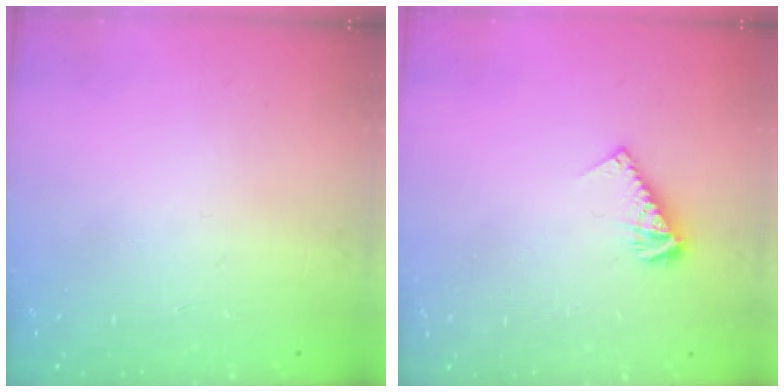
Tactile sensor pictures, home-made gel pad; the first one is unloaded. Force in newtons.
{"total": 6.9, "press": 6.8, "slide": 0.6}